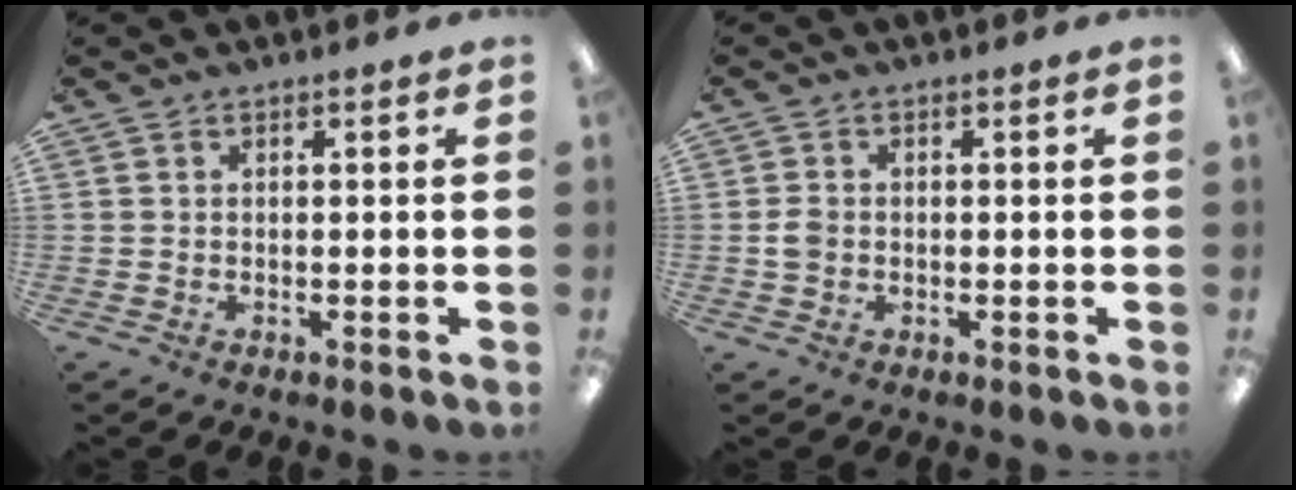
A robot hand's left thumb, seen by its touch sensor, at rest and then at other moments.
{"total": 2.4, "force": [-0.2, 2.0, 1.4], "torque": [-0.025, 0.005, -0.005]}